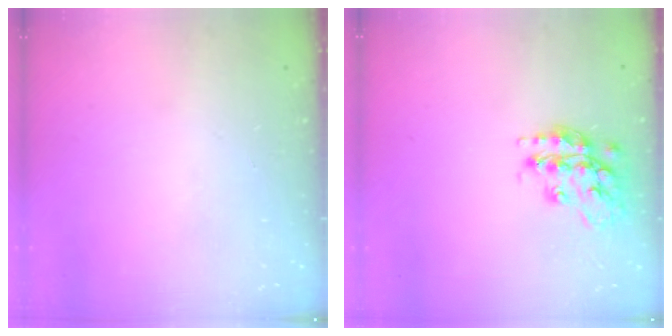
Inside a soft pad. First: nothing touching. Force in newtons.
{"total": 16.3, "press": 16.3, "slide": 0.8}